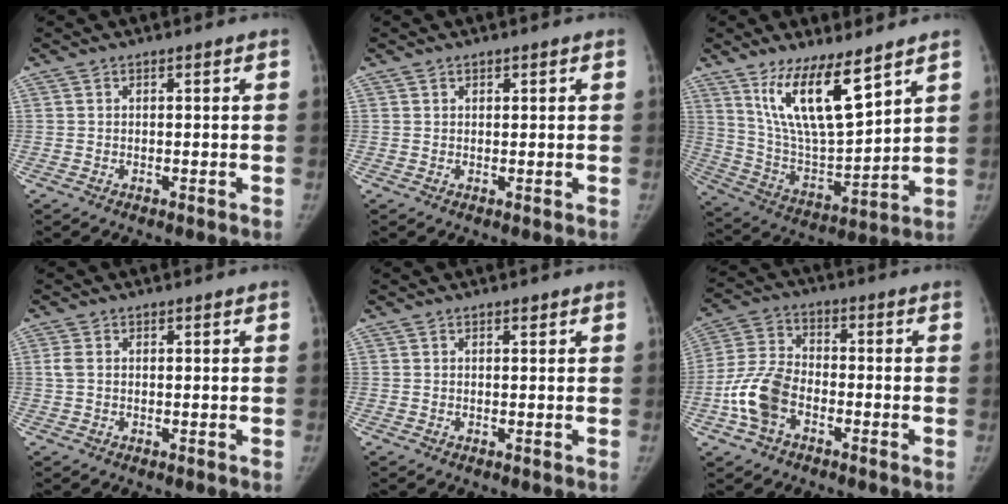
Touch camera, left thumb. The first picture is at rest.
{"total": 0.7, "force": [0.5, 0.5, 0.1], "torque": [0.007, -0.002, 0.005]}
{"total": 15.9, "force": [9.7, 4.6, 11.8], "torque": [-0.193, -0.061, 0.198]}
{"total": 1.6, "force": [0.2, 1.1, 1.2], "torque": [-0.035, 0.002, 0.004]}
{"total": 0.5, "force": [0.4, 0.3, 0.2], "torque": [-0.003, -0.002, 0.005]}
{"total": 10.3, "force": [-3.9, 6.6, 6.9], "torque": [-0.142, 0.029, -0.079]}